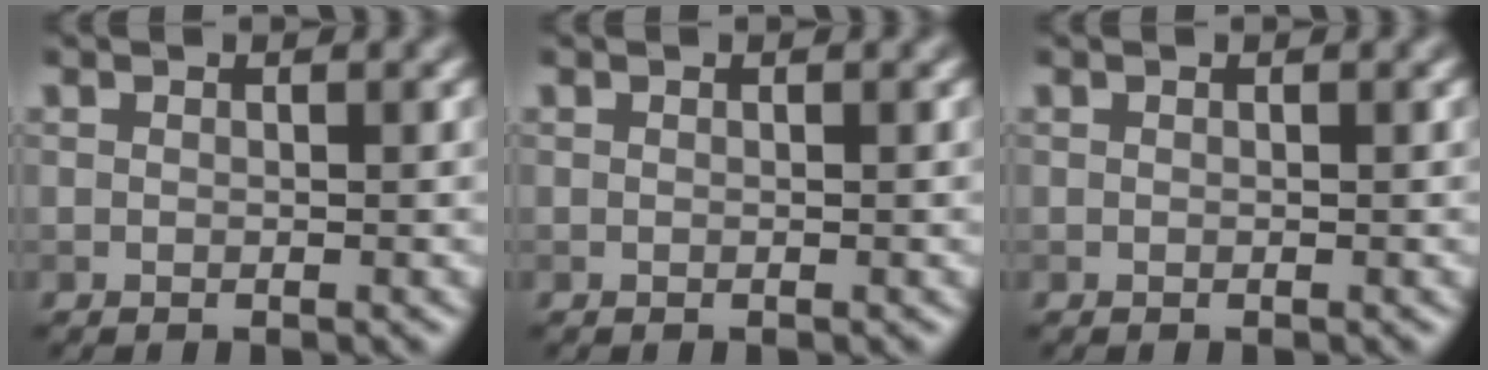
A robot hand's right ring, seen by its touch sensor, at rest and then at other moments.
{"total": 0.0}
{"total": 0.0}